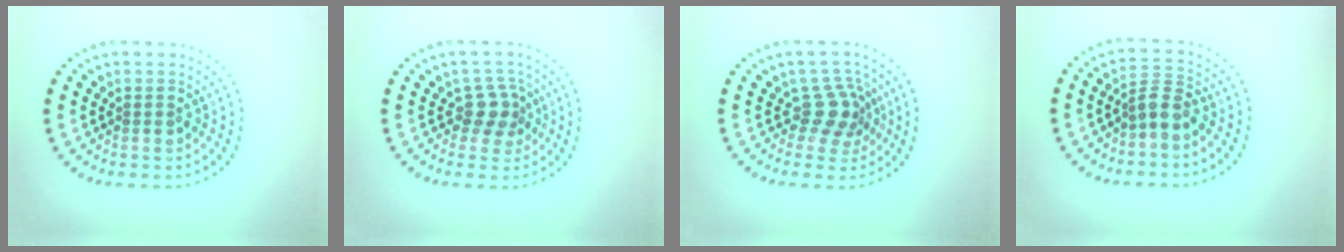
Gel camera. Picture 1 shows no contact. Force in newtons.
{"total": 2.5, "press": 1.9, "slide": 1.5}
{"total": 2.9, "press": 2.1, "slide": 1.9}
{"total": 2.3, "press": 1.8, "slide": 1.3}